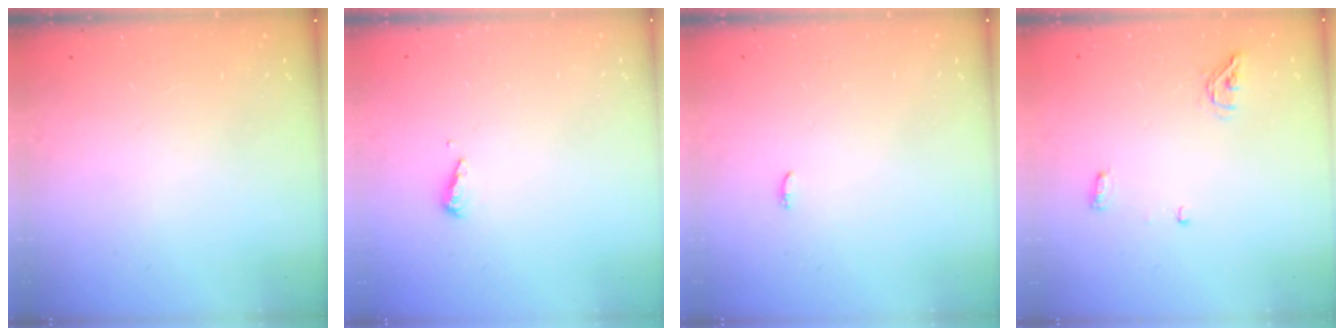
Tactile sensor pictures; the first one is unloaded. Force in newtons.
{"total": 3.2, "press": 3.1, "slide": 0.3}
{"total": 5.6, "press": 3.4, "slide": 4.4}
{"total": 4.9, "press": 4.8, "slide": 1.0}